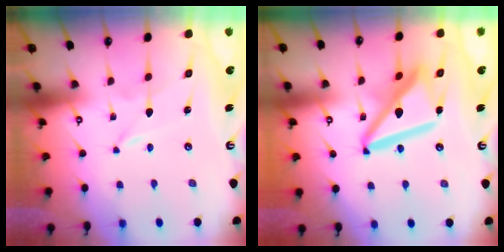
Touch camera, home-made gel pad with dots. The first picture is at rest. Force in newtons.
{"total": 14.9, "press": 14.8, "slide": 1.5}